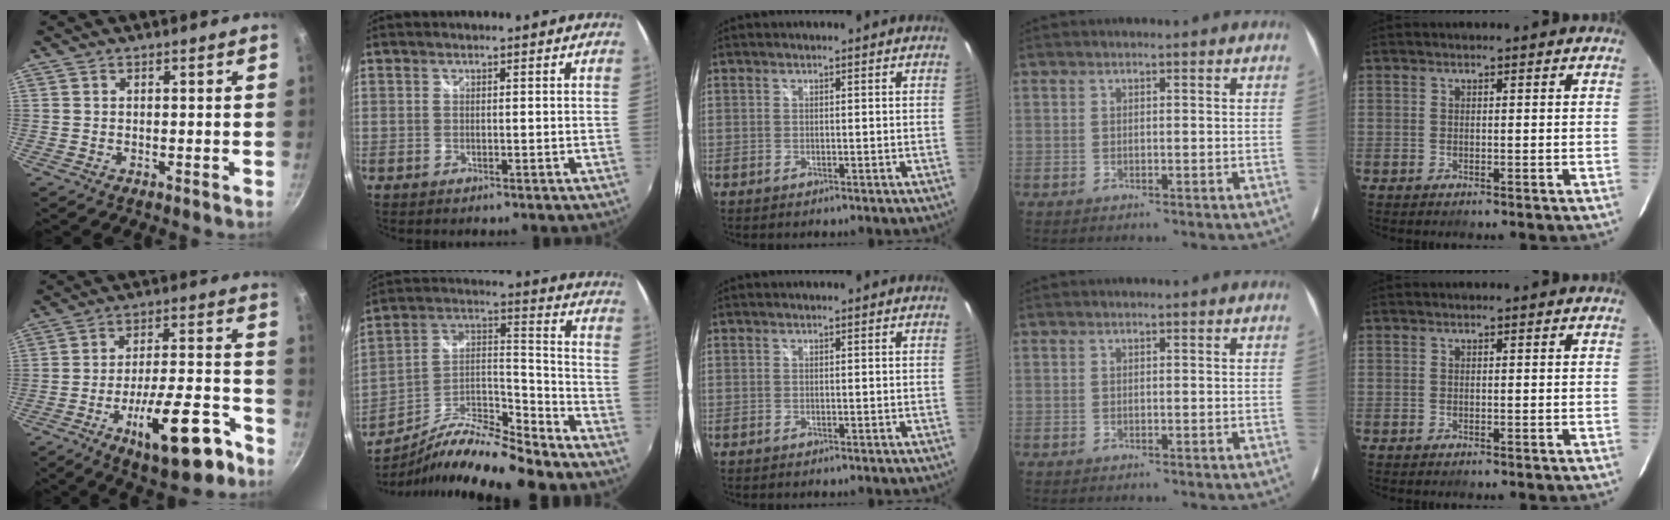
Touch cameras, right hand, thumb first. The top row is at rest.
{"thumb": {"total": 17.5, "force": [-9.5, 5.8, 13.5], "torque": [-0.177, 0.061, -0.135]}, "index": {"total": 15.4, "force": [-12.7, 1.6, 8.5], "torque": [-0.158, 0.006, -0.234]}}